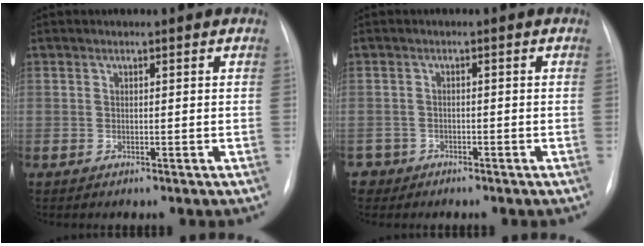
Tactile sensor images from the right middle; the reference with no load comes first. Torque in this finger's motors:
{"motor_torque": [1.06, -0.97, 0.58, 0.11]}